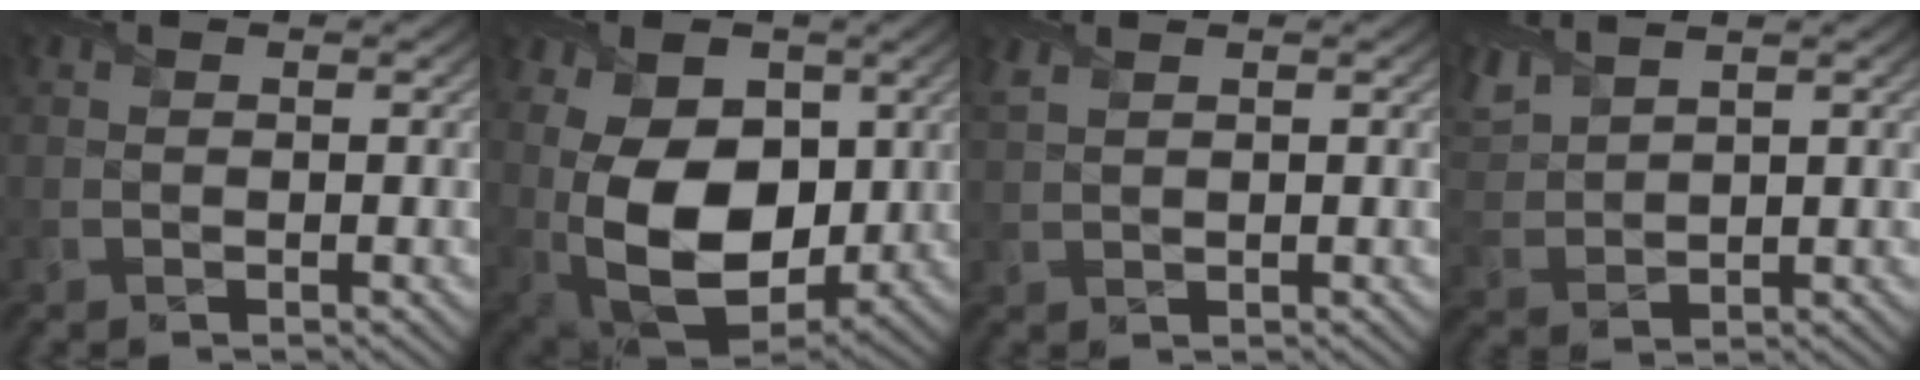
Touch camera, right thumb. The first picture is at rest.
{"total": 16.3, "force": [1.1, 10.9, 12.1], "torque": [-0.226, -0.003, 0.025]}
{"total": 1.5, "force": [1.3, 0.3, 0.7], "torque": [-0.025, 0.005, 0.033]}
{"total": 5.6, "force": [4.5, 1.7, 2.9], "torque": [-0.093, 0.020, 0.094]}